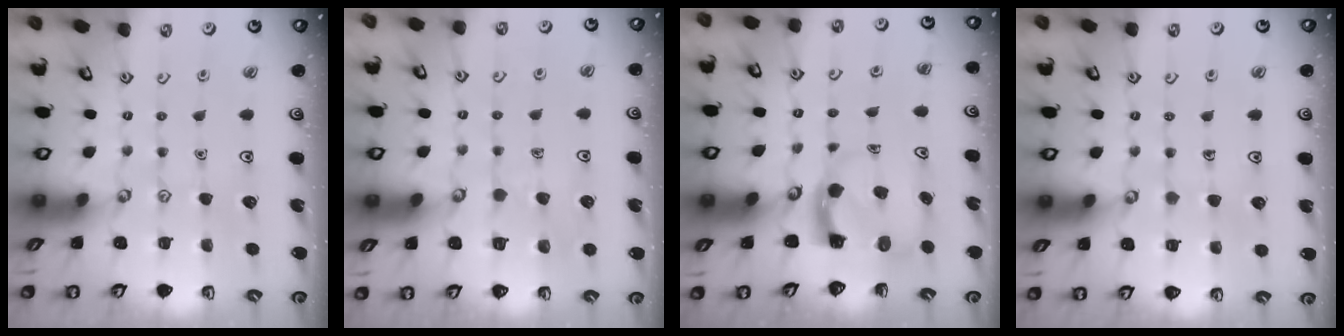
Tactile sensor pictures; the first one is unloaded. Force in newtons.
{"total": 4.7, "press": 4.7, "slide": 0.4}
{"total": 3.9, "press": 3.9, "slide": 0.4}
{"total": 3.8, "press": 3.8, "slide": 0.3}